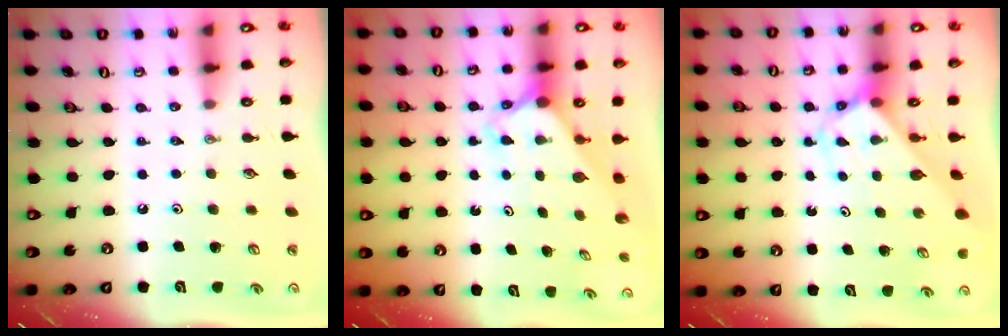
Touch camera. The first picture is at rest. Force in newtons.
{"total": 2.4, "press": 2.4, "slide": 0.2}
{"total": 2.9, "press": 2.9, "slide": 0.1}